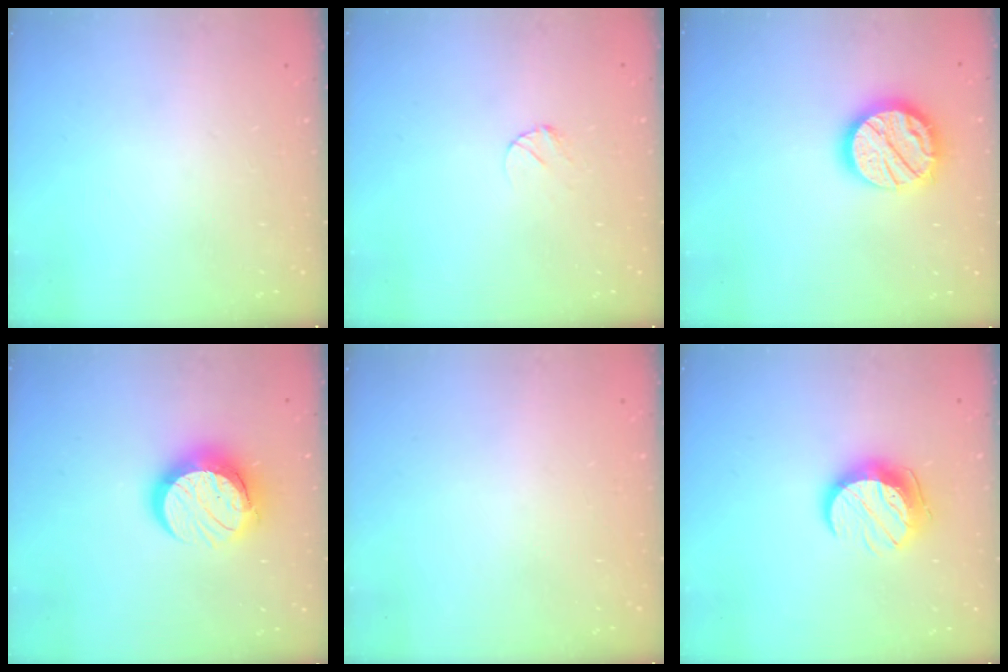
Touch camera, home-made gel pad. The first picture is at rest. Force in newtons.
{"total": 3.0, "press": 3.0, "slide": 0.4}
{"total": 17.2, "press": 17.1, "slide": 1.5}
{"total": 13.7, "press": 13.6, "slide": 1.1}
{"total": 0.6, "press": 0.6, "slide": 0.1}
{"total": 11.6, "press": 11.5, "slide": 1.0}